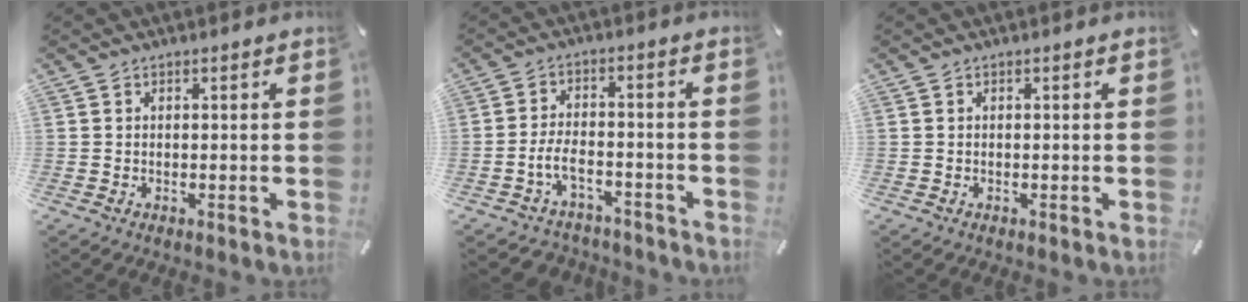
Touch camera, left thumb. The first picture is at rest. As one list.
[{"total": 6.2, "force": [-3.2, 3.7, 3.8], "torque": [-0.084, 0.018, -0.062]}, {"total": 0.0}]